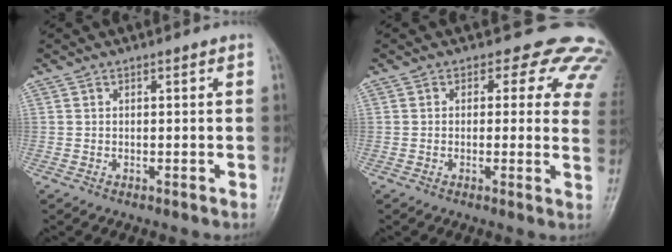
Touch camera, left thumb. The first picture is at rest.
{"total": 11.3, "force": [8.2, 6.5, 4.3], "torque": [0.013, -0.025, 0.060]}